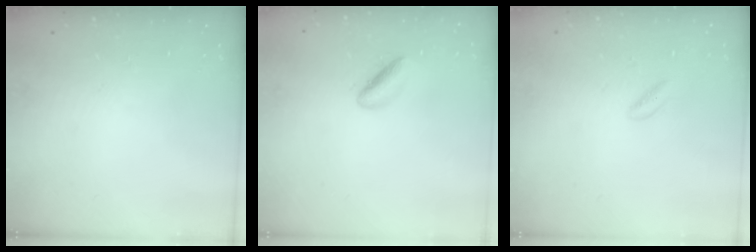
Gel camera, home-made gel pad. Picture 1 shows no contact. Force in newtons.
{"total": 2.8, "press": 2.8, "slide": 0.3}
{"total": 0.7, "press": 0.5, "slide": 0.6}